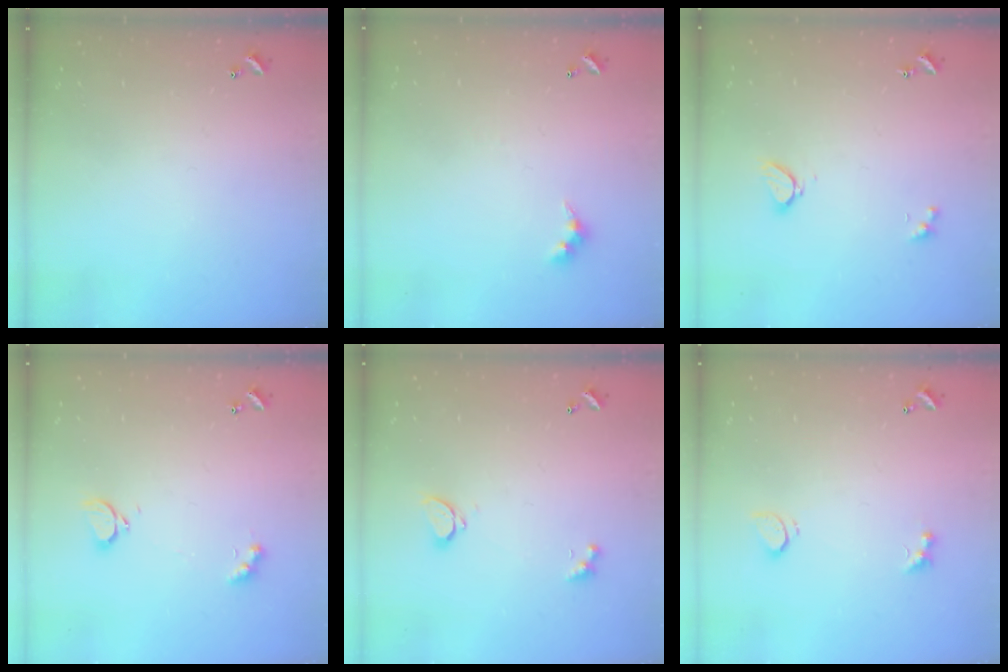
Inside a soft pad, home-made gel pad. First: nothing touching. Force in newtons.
{"total": 2.4, "press": 2.4, "slide": 0.5}
{"total": 2.2, "press": 2.2, "slide": 0.3}
{"total": 2.9, "press": 2.9, "slide": 0.6}
{"total": 2.1, "press": 1.8, "slide": 1.0}
{"total": 3.1, "press": 2.8, "slide": 1.3}